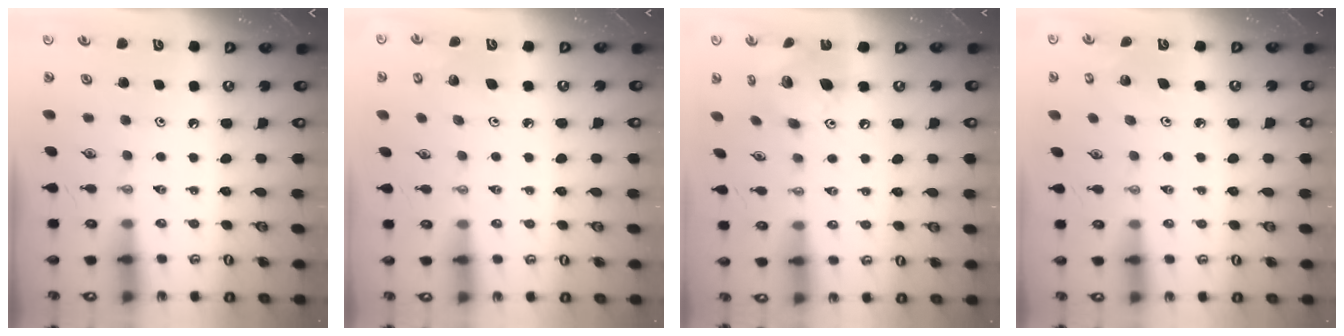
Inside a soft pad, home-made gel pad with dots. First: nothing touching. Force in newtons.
{"total": 3.6, "press": 3.3, "slide": 1.5}
{"total": 13.5, "press": 13.5, "slide": 0.9}
{"total": 2.2, "press": 2.2, "slide": 0.2}